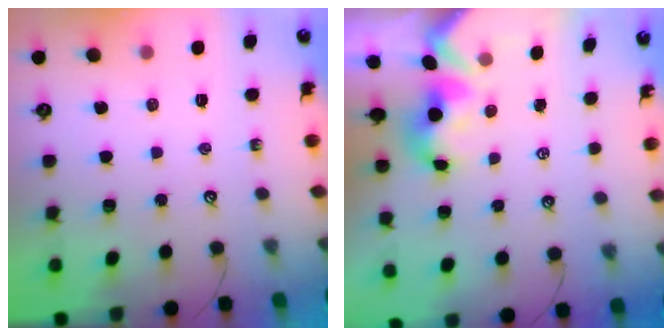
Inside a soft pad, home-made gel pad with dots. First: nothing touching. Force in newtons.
{"total": 1.7, "press": 1.5, "slide": 0.7}